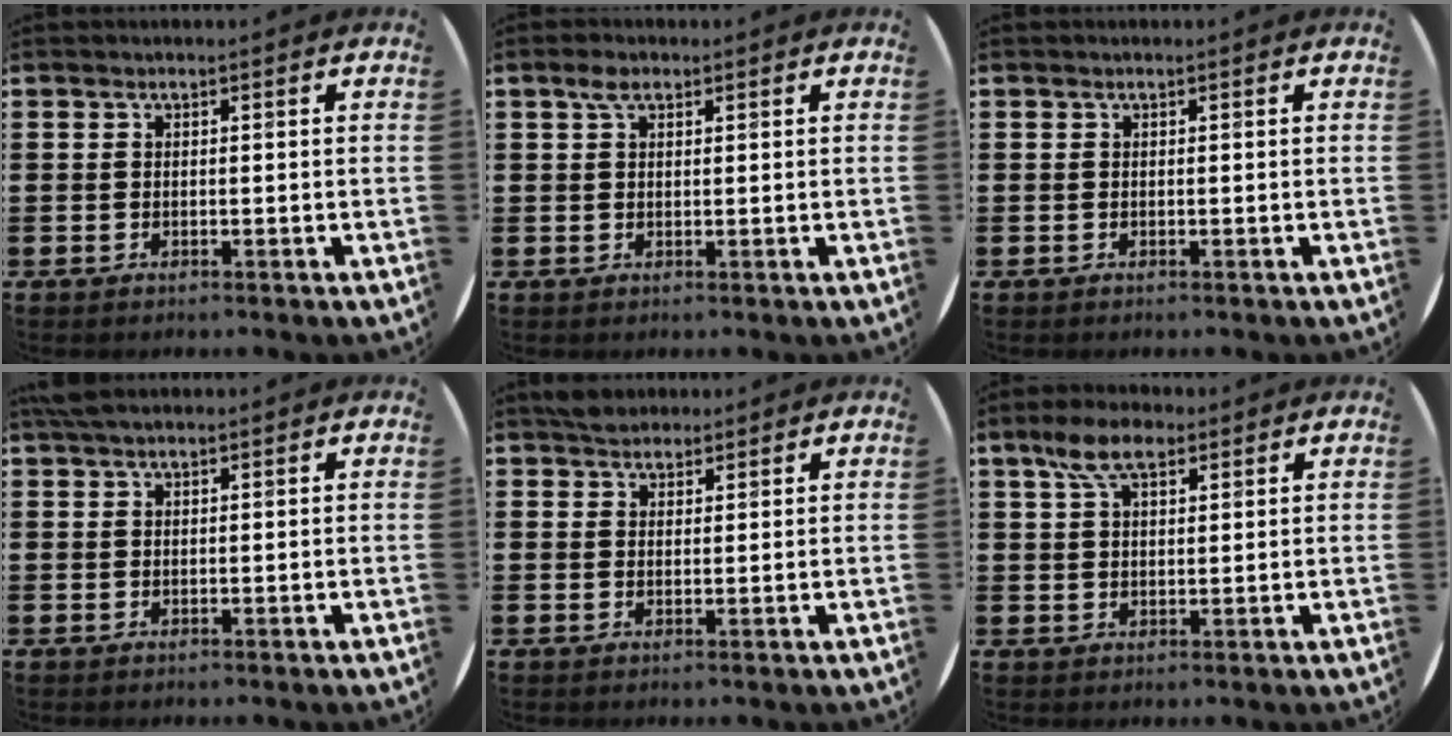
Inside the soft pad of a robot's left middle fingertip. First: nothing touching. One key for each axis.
{"total": 2.2, "fx": 1.3, "fy": 1.1, "fz": 1.3, "tx": -0.021, "ty": 0.003, "tz": 0.022}
{"total": 0.0}
{"total": 1.7, "fx": 1.4, "fy": 0.4, "fz": 0.8, "tx": -0.019, "ty": 0.003, "tz": 0.026}
{"total": 2.5, "fx": 2.3, "fy": 1.0, "fz": 0.1, "tx": 0.002, "ty": 0.002, "tz": 0.043}
{"total": 6.3, "fx": 4.0, "fy": 2.9, "fz": 3.9, "tx": -0.077, "ty": 0.006, "tz": 0.071}